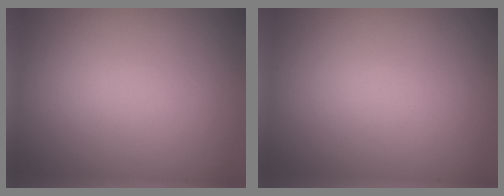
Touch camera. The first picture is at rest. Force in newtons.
{"total": 0.0}